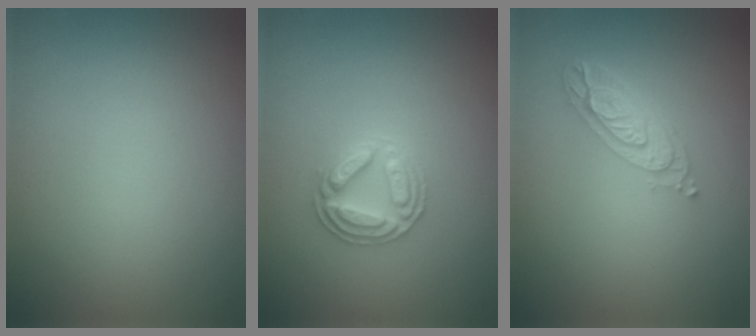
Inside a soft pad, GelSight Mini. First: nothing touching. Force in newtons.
{"total": 2.9, "press": 2.9, "slide": 0.2}
{"total": 3.6, "press": 2.7, "slide": 2.4}